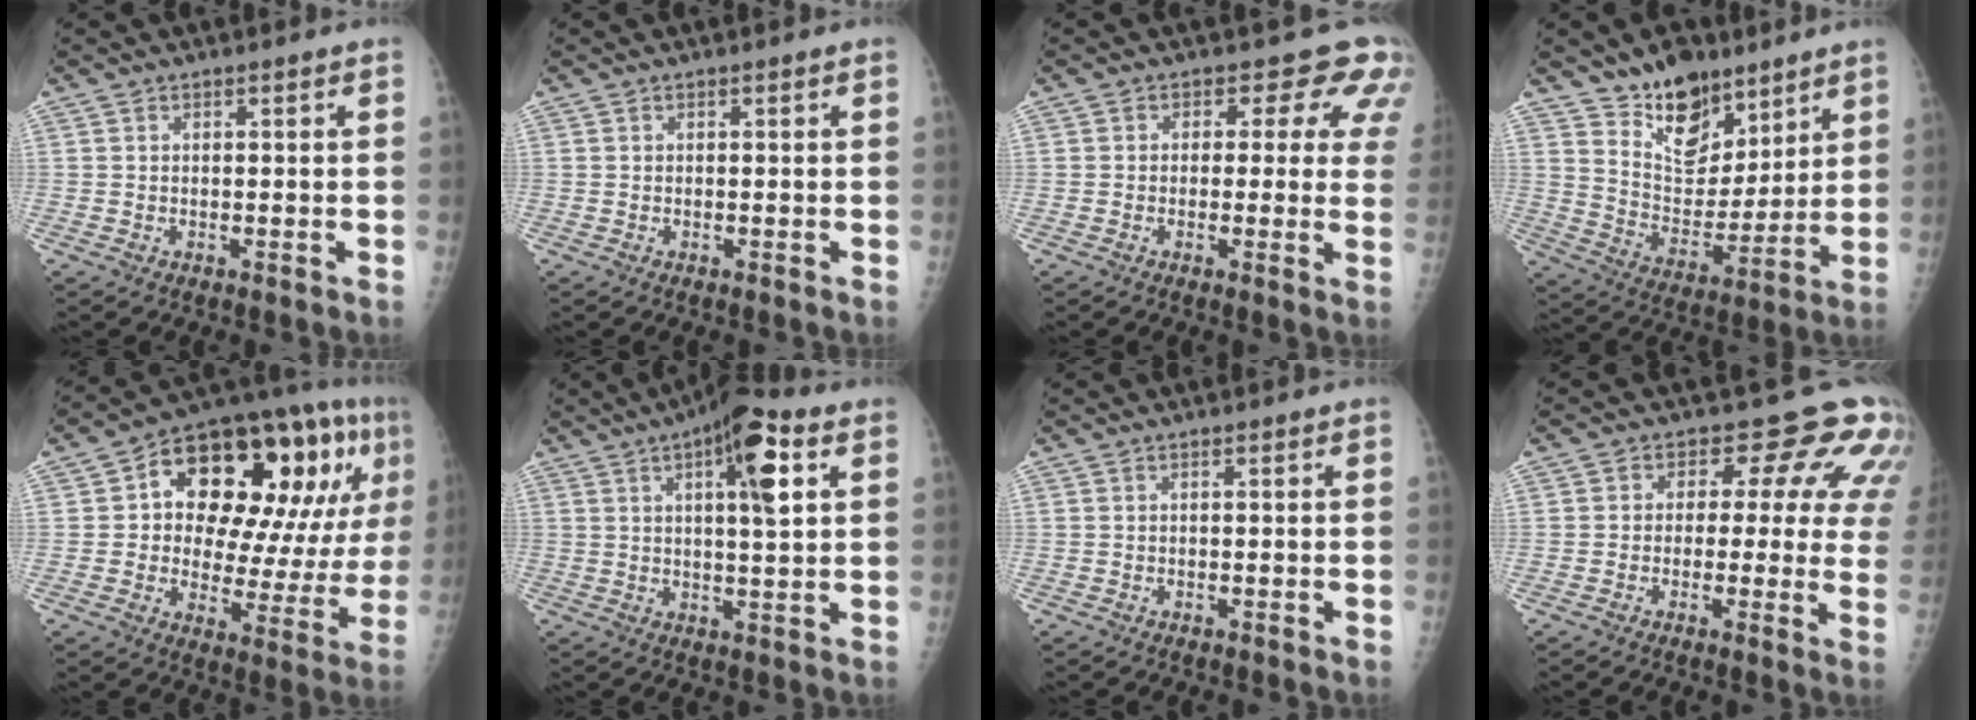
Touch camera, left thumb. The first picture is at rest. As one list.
[{"total": 0.0}, {"total": 8.3, "force": [5.3, 5.5, 3.2], "torque": [0.017, -0.014, 0.032]}, {"total": 14.3, "force": [10.3, 7.9, 5.9], "torque": [-0.048, -0.076, 0.187]}, {"total": 26.9, "force": [8.7, 12.1, 22.4], "torque": [-0.273, 0.021, 0.125]}, {"total": 11.2, "force": [4.4, 3.2, 9.8], "torque": [-0.138, -0.002, 0.062]}, {"total": 0.0}, {"total": 13.0, "force": [6.7, 7.5, 8.2], "torque": [-0.040, -0.020, 0.051]}]